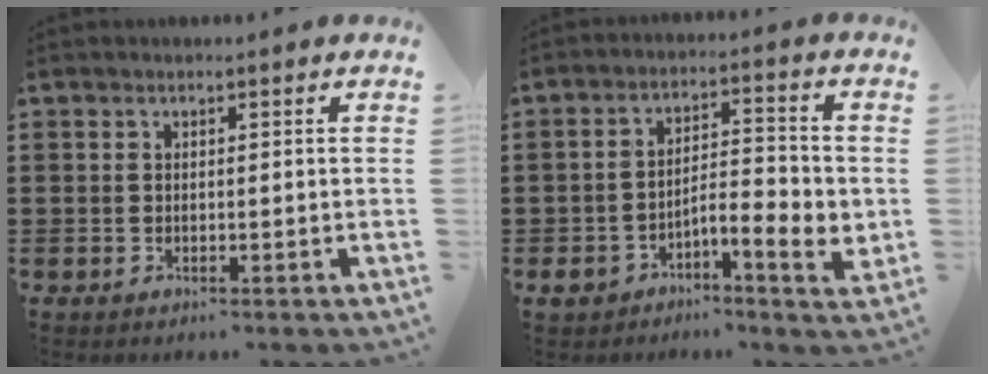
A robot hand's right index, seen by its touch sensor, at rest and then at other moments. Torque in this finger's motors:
{"motor_torque": [0.64, 0.48, 0.24, 0.10]}